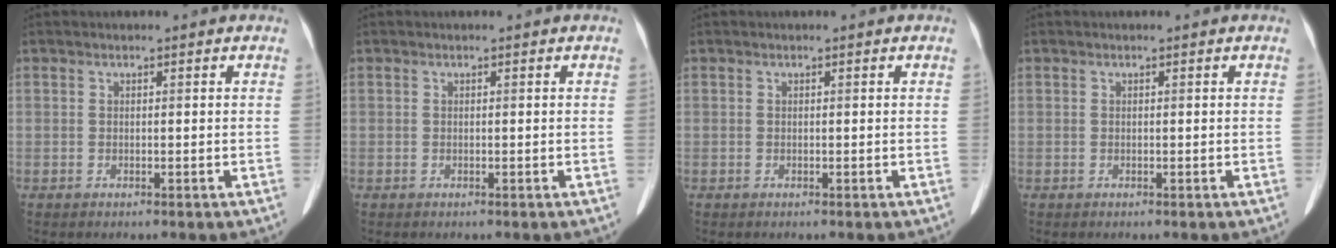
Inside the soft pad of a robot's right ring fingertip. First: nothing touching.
{"total": 0.0}
{"total": 0.0}
{"total": 0.0}